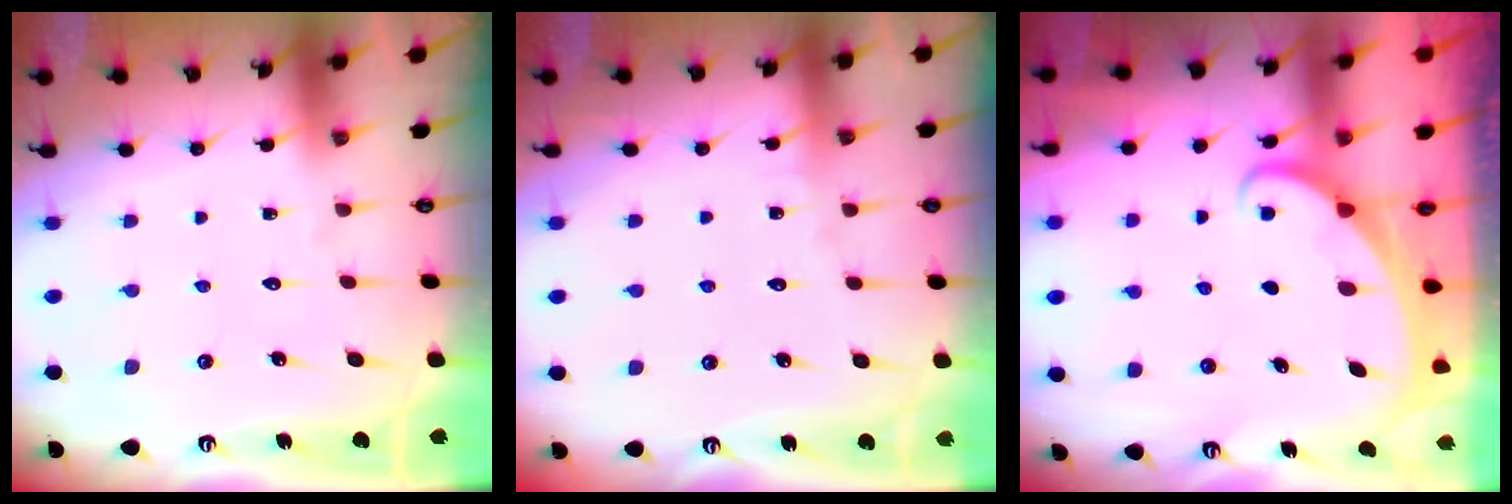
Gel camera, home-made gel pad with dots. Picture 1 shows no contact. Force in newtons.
{"total": 3.4, "press": 3.3, "slide": 0.4}
{"total": 1.8, "press": 1.8, "slide": 0.1}